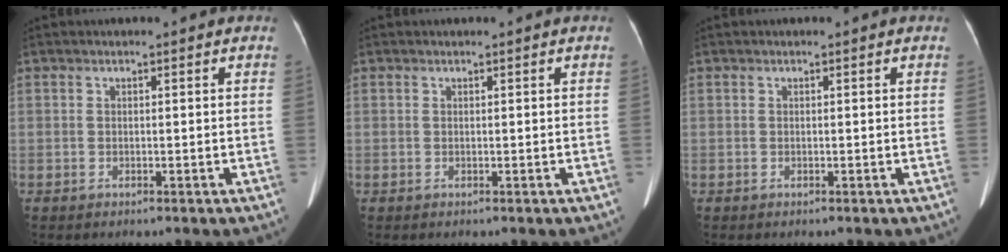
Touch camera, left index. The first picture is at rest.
{"total": 0.0}
{"total": 0.0}